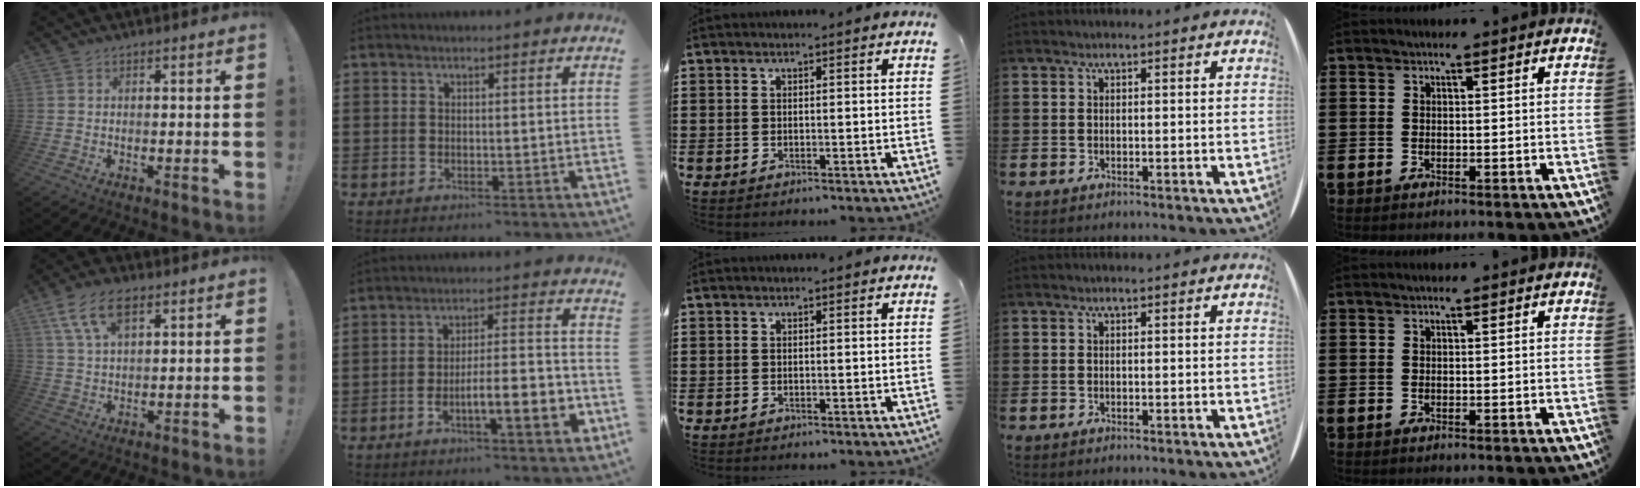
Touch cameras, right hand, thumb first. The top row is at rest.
{"thumb": {"total": 10.4, "force": [5.4, 5.3, 7.1], "torque": [-0.136, -0.004, 0.102]}, "index": {"total": 7.8, "force": [-3.7, 1.7, 6.7], "torque": [-0.101, 0.002, -0.065]}}